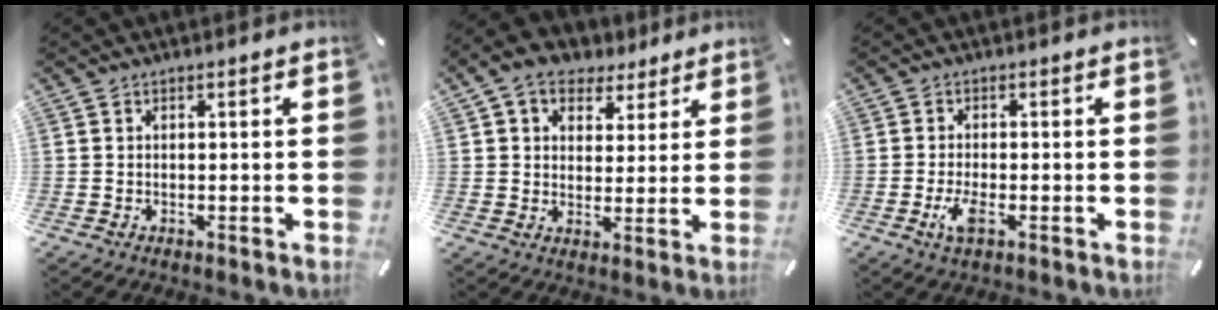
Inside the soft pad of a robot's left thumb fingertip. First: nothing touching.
{"total": 9.0, "force": [5.1, 6.4, 3.7], "torque": [-0.064, -0.019, 0.092]}
{"total": 4.0, "force": [-1.5, 1.4, 3.5], "torque": [-0.084, -0.005, -0.031]}